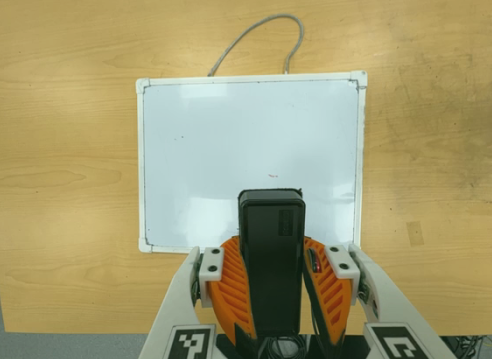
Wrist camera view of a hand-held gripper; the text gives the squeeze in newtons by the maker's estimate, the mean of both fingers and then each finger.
{"total": 9.6, "left": 8.0, "right": 11.3}